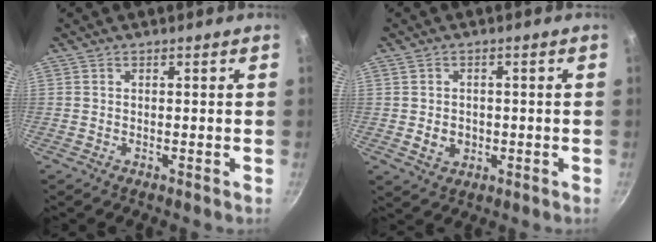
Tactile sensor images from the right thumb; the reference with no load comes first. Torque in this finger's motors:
{"motor_torque": [0.08, 0.09, -0.19, 0.13, 0.10]}